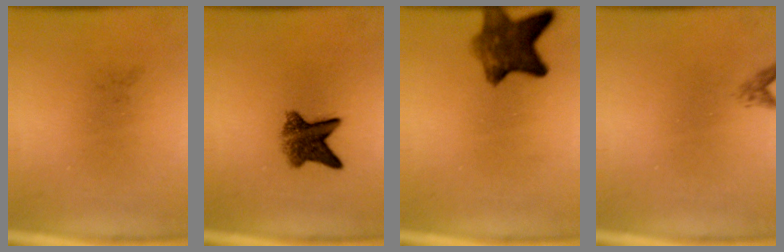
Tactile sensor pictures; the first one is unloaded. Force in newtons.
{"total": 5.9}
{"total": 7.0}
{"total": 1.0}